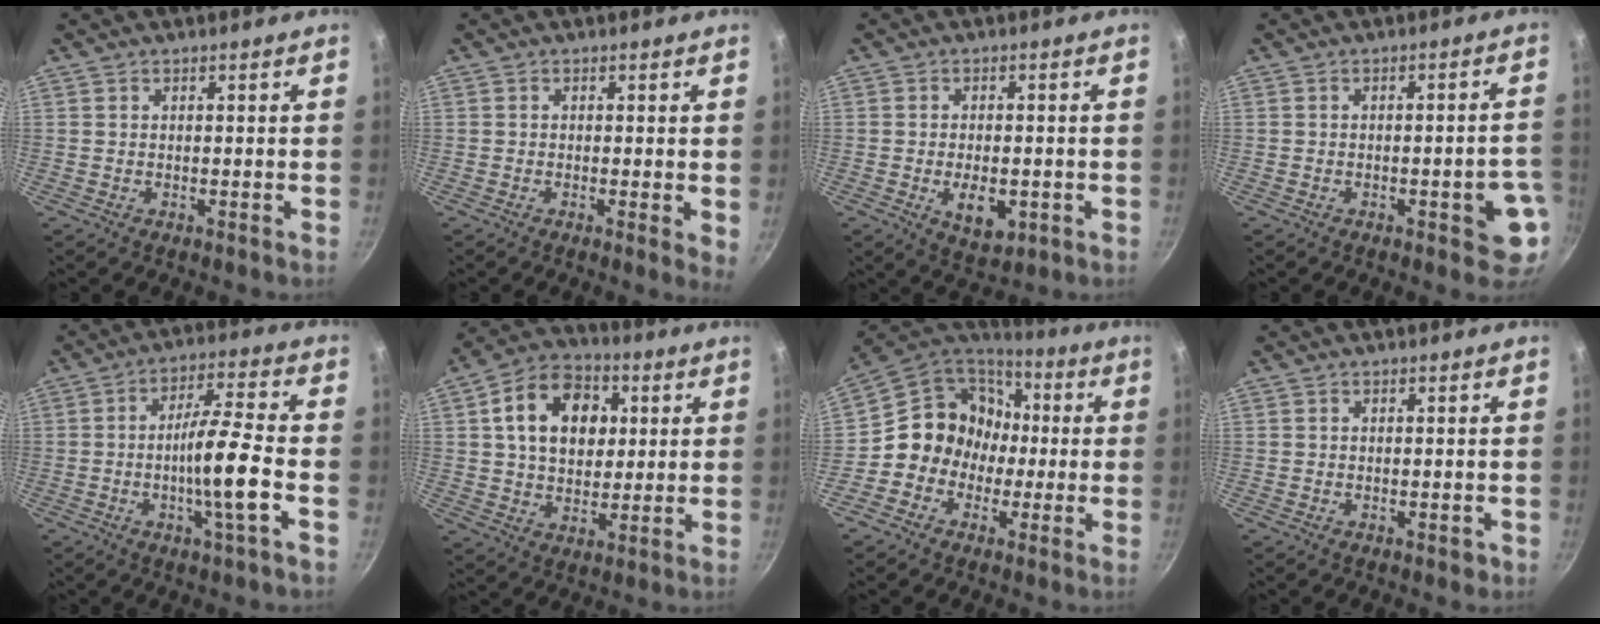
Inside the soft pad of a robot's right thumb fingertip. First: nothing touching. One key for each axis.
{"total": 2.7, "fx": -0.1, "fy": 0.7, "fz": 2.6, "tx": -0.032, "ty": -0.007, "tz": -0.005}
{"total": 6.9, "fx": -1.8, "fy": 3.9, "fz": 5.4, "tx": -0.072, "ty": -0.001, "tz": -0.018}
{"total": 7.8, "fx": -2.4, "fy": 2.8, "fz": 6.9, "tx": -0.057, "ty": 0.019, "tz": -0.024}
{"total": 11.0, "fx": -3.0, "fy": 0.7, "fz": 10.6, "tx": -0.178, "ty": 0.024, "tz": -0.055}
{"total": 15.2, "fx": 3.6, "fy": 11.1, "fz": 9.8, "tx": -0.131, "ty": 0.013, "tz": 0.050}
{"total": 13.8, "fx": -1.1, "fy": 12.6, "fz": 5.4, "tx": -0.039, "ty": 0.053, "tz": -0.034}
{"total": 1.3, "fx": -0.6, "fy": 0.6, "fz": 0.9, "tx": -0.012, "ty": 0.003, "tz": -0.007}